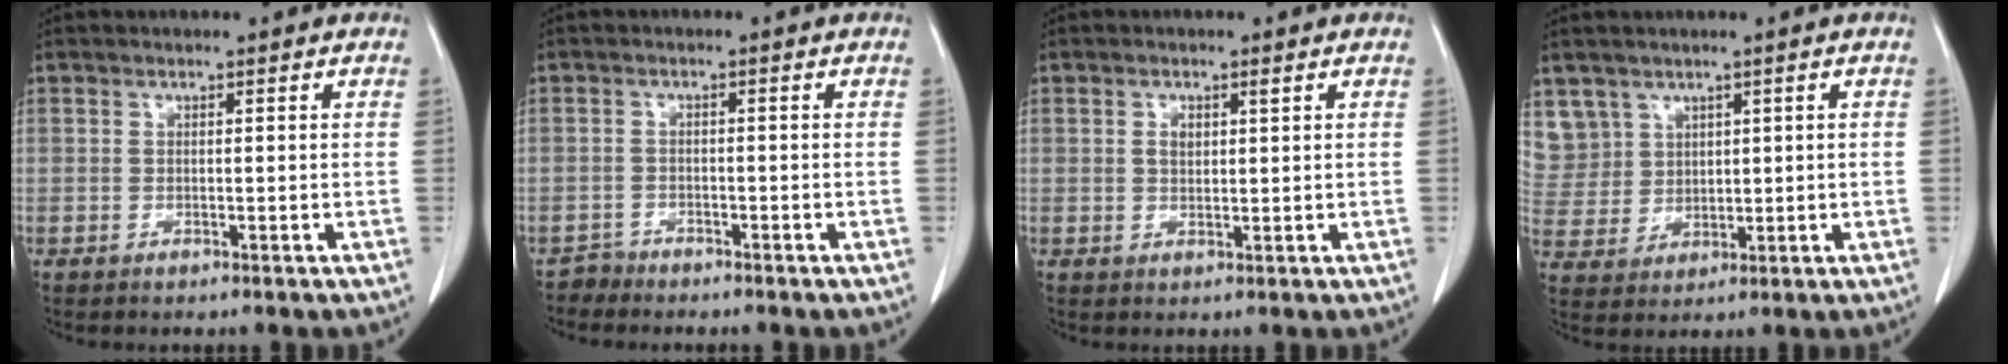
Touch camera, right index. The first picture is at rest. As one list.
[{"total": 1.7, "force": [-1.5, 0.3, -0.7], "torque": [0.015, -0.001, -0.029]}, {"total": 2.1, "force": [0.8, 0.9, 1.7], "torque": [-0.037, 0.006, 0.016]}, {"total": 7.3, "force": [4.2, 6.0, -0.2], "torque": [0.001, 0.013, 0.100]}]